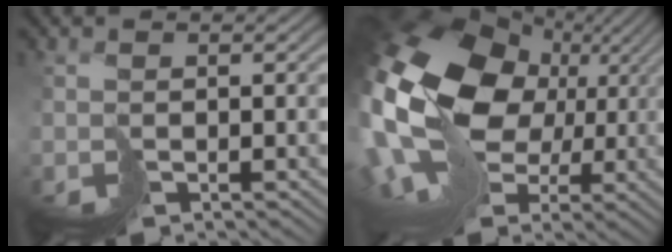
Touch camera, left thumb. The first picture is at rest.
{"total": 22.0, "force": [1.8, 16.9, 13.9], "torque": [-0.317, -0.024, 0.027]}